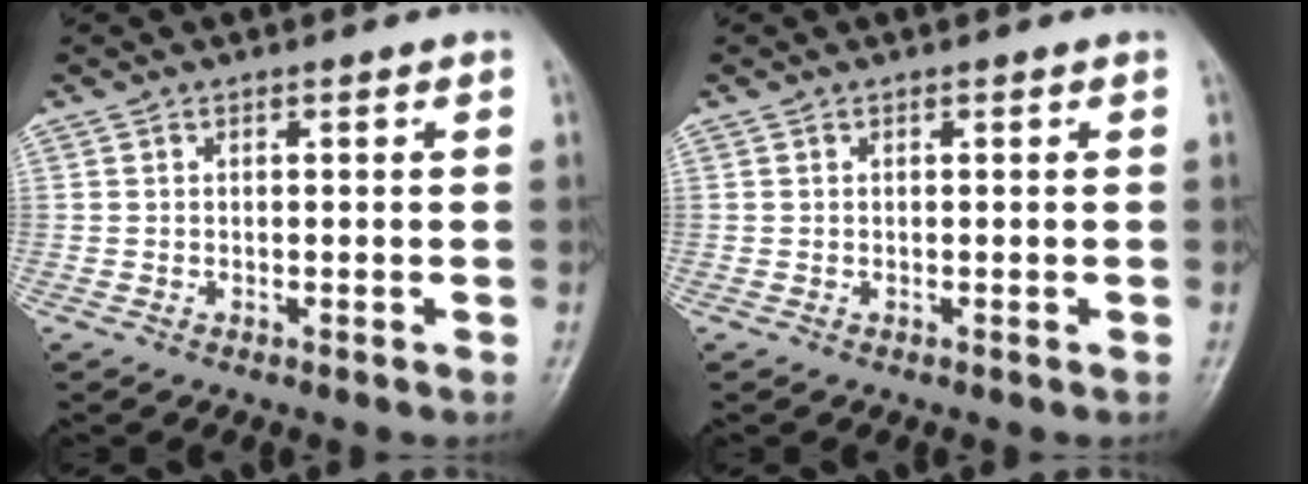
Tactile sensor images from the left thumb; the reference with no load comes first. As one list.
[{"total": 0.0}]